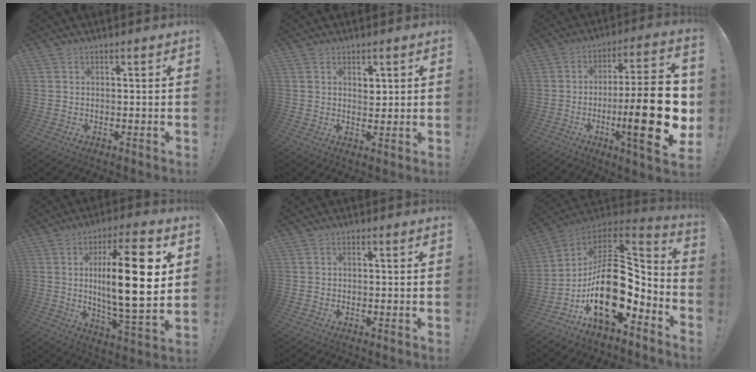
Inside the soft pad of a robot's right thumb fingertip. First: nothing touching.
{"total": 2.5, "force": [1.2, 1.9, 1.1], "torque": [0.003, -0.011, 0.015]}
{"total": 25.1, "force": [-4.4, 5.9, 24.0], "torque": [-0.368, 0.007, -0.065]}
{"total": 21.1, "force": [3.2, 5.0, 20.3], "torque": [-0.343, -0.011, 0.037]}
{"total": 0.6, "force": [-0.2, 0.4, 0.4], "torque": [-0.017, 0.005, -0.002]}
{"total": 24.2, "force": [-3.7, 13.7, 19.7], "torque": [-0.342, 0.018, -0.048]}